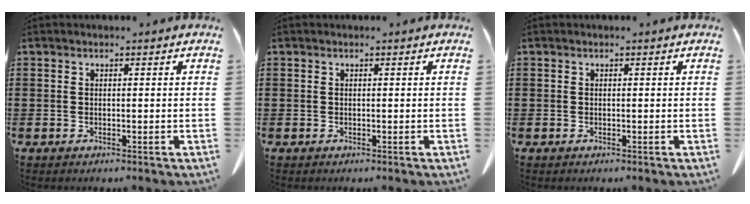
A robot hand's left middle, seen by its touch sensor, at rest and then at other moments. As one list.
[{"total": 0.0}, {"total": 0.0}]